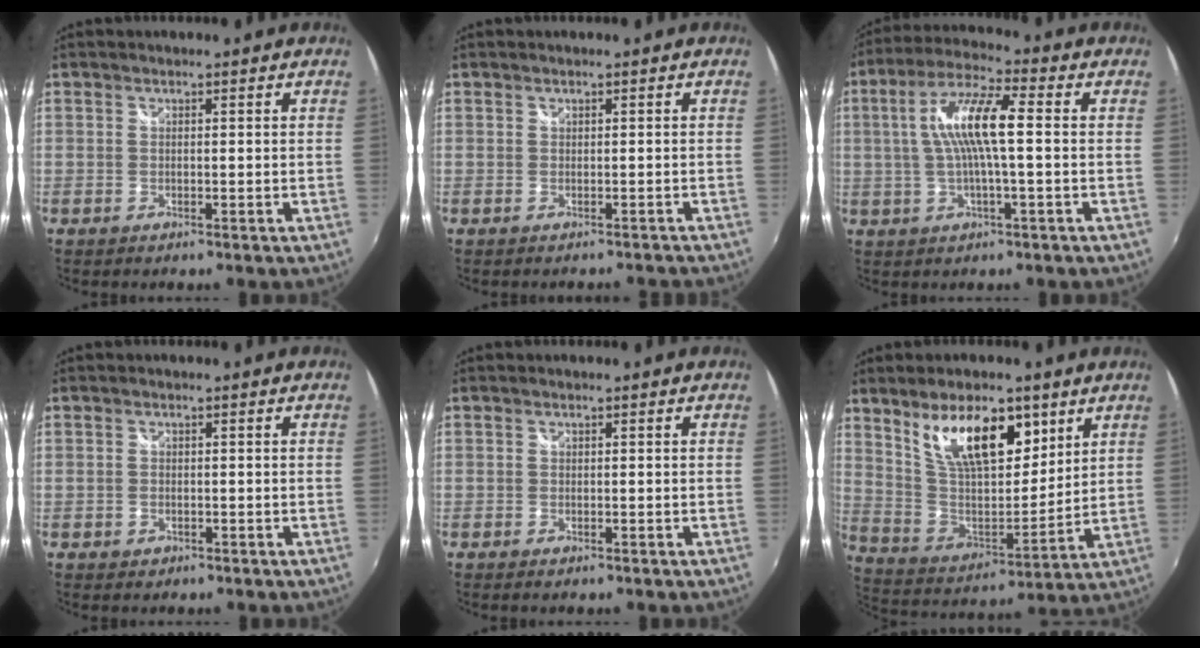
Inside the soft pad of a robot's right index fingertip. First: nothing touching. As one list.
[{"total": 2.1, "force": [-1.8, 0.9, 0.5], "torque": [-0.002, 0.000, -0.020]}, {"total": 10.8, "force": [0.7, 1.7, 10.7], "torque": [-0.203, 0.014, 0.012]}, {"total": 1.6, "force": [-0.8, 1.3, 0.5], "torque": [-0.010, -0.001, -0.010]}, {"total": 0.9, "force": [-0.6, 0.6, 0.4], "torque": [-0.008, -0.004, -0.012]}, {"total": 17.1, "force": [9.3, 7.6, 12.2], "torque": [-0.208, -0.003, 0.177]}]